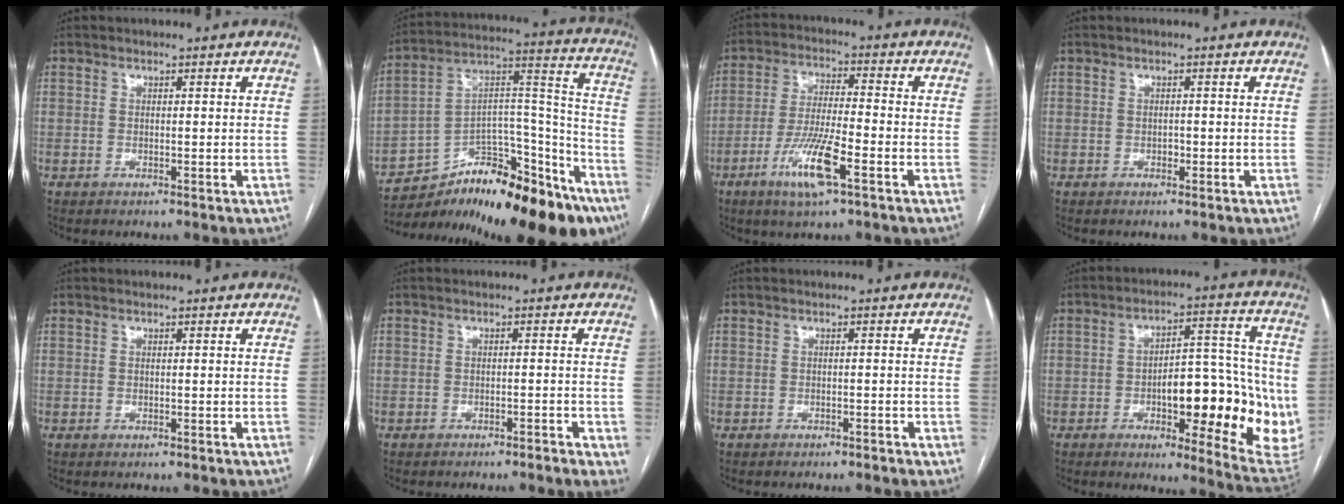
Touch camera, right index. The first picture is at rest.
{"total": 28.2, "force": [-21.8, 7.9, 16.1], "torque": [-0.178, 0.032, -0.320]}
{"total": 10.1, "force": [-5.0, 1.1, 8.8], "torque": [-0.174, -0.014, -0.091]}
{"total": 0.7, "force": [-0.3, 0.5, 0.4], "torque": [-0.007, 0.002, -0.004]}
{"total": 0.0}
{"total": 4.0, "force": [-2.7, 1.1, 2.8], "torque": [-0.029, -0.003, -0.034]}
{"total": 1.0, "force": [-0.9, 0.4, 0.3], "torque": [-0.005, 0.001, -0.014]}
{"total": 18.3, "force": [-2.9, 5.8, 17.1], "torque": [-0.192, 0.017, -0.027]}